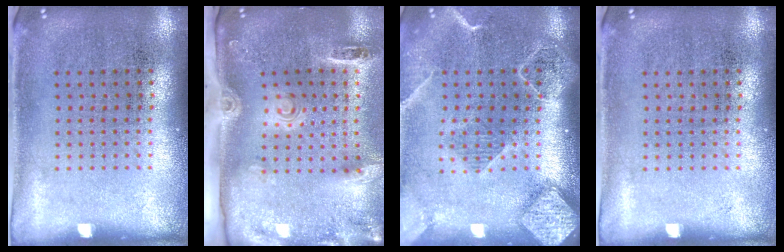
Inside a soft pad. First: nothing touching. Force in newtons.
{"total": 2.9, "press": 2.0, "slide": 2.1}
{"total": 2.4, "press": 2.0, "slide": 1.2}
{"total": 0.0}